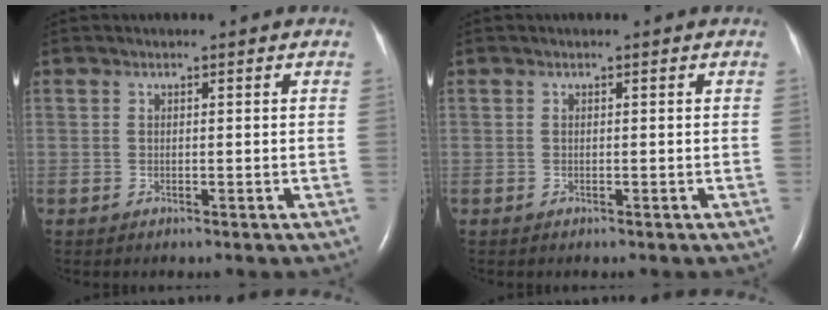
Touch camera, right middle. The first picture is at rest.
{"total": 0.0}